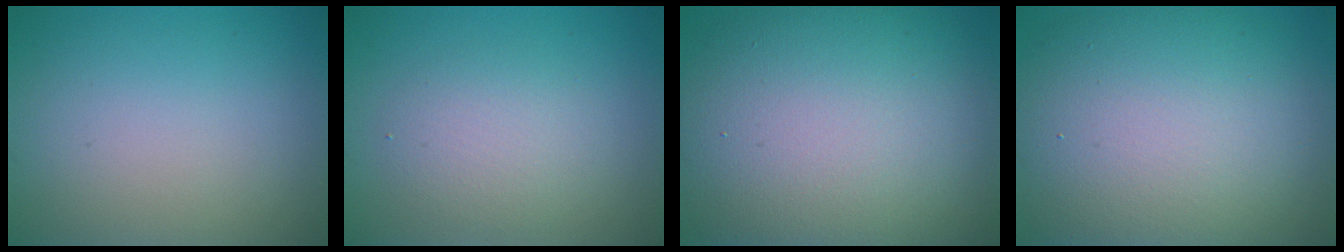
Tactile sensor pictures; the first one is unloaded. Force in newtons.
{"total": 2.9, "press": 2.9, "slide": 0.3}
{"total": 16.6, "press": 16.5, "slide": 1.5}
{"total": 13.8, "press": 13.8, "slide": 0.7}